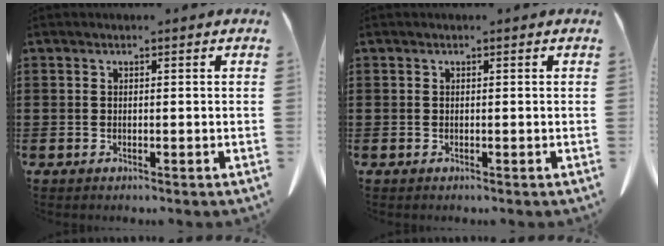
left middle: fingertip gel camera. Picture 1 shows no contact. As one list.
[{"total": 0.0}]